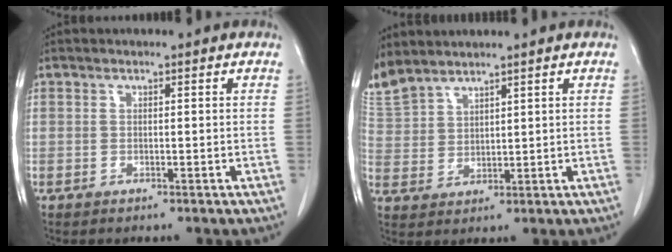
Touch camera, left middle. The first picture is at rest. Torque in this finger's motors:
{"motor_torque": [1.07, -1.07, 0.99, 0.21]}